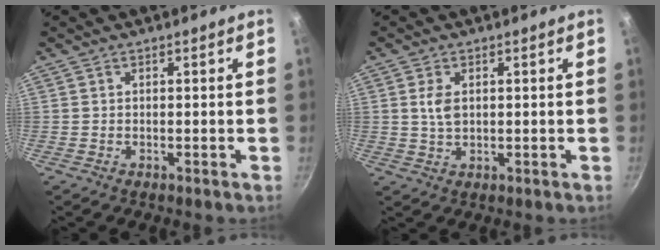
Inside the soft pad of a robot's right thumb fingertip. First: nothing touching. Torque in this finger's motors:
{"motor_torque": [-0.15, 0.18, 0.04, -0.06, 0.01]}